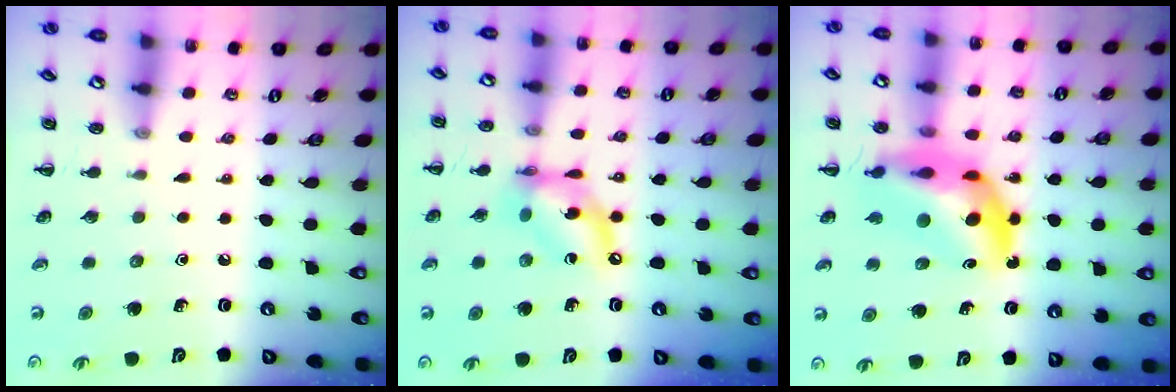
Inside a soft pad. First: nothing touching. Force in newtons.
{"total": 12.1, "press": 11.7, "slide": 3.0}
{"total": 12.9, "press": 12.4, "slide": 3.6}